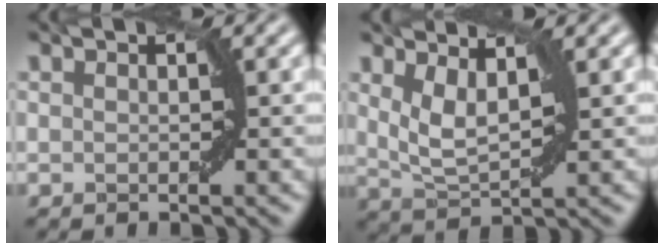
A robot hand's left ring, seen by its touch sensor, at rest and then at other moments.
{"total": 3.2, "force": [1.8, 1.1, 2.5], "torque": [-0.053, -0.007, 0.036]}